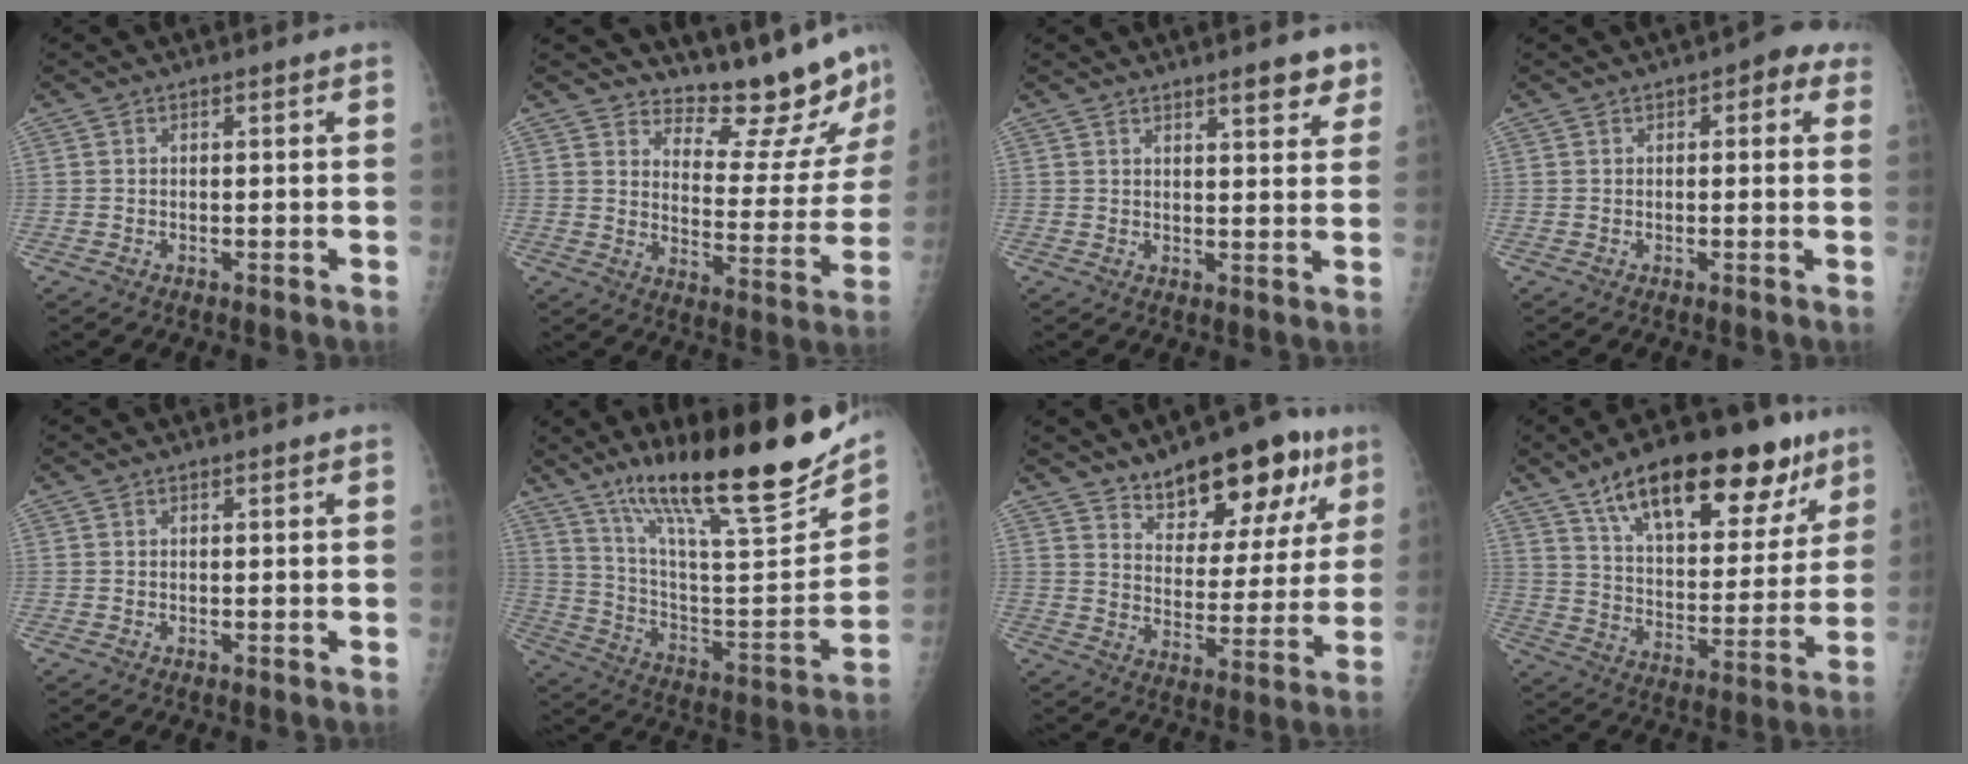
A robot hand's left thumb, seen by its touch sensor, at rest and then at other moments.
{"total": 16.0, "force": [15.0, 3.3, 4.4], "torque": [-0.021, -0.143, 0.195]}
{"total": 5.4, "force": [3.9, 1.5, 3.4], "torque": [-0.026, -0.022, 0.049]}
{"total": 4.0, "force": [1.8, 1.9, 3.0], "torque": [-0.016, 0.002, 0.011]}
{"total": 0.0}
{"total": 27.2, "force": [19.3, 5.0, 18.6], "torque": [-0.271, -0.078, 0.323]}
{"total": 16.9, "force": [10.8, 7.7, 10.5], "torque": [-0.094, -0.053, 0.162]}
{"total": 25.0, "force": [15.3, 10.6, 16.7], "torque": [-0.212, -0.032, 0.241]}